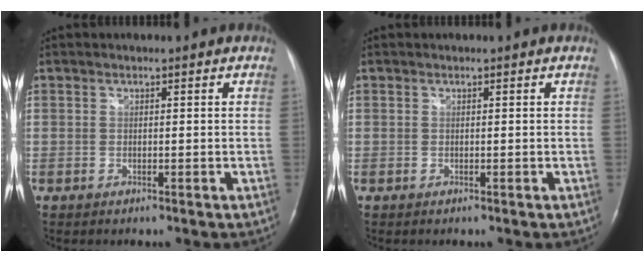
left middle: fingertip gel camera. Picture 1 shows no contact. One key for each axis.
{"total": 0.0}